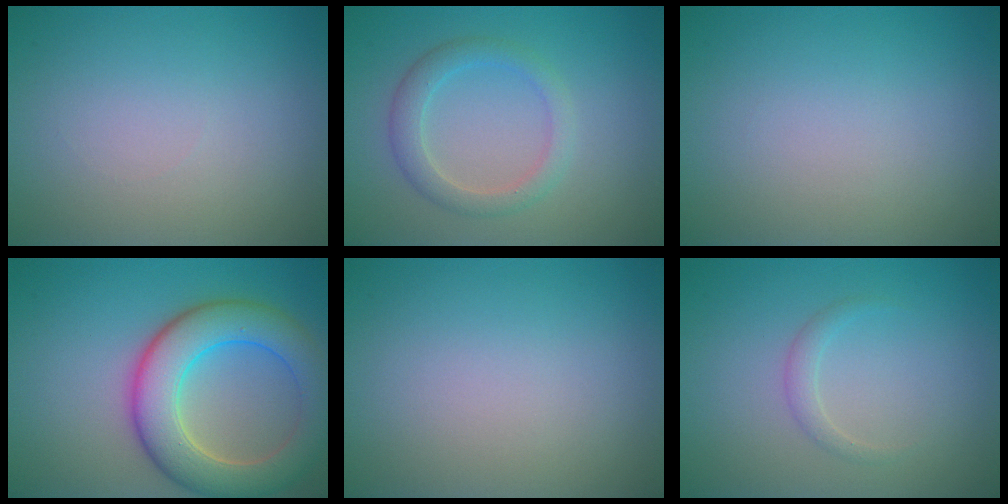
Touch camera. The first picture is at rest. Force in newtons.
{"total": 2.6, "press": 2.6, "slide": 0.1}
{"total": 0.0}
{"total": 8.0, "press": 8.0, "slide": 0.4}
{"total": 0.0}
{"total": 1.1, "press": 1.1, "slide": 0.1}